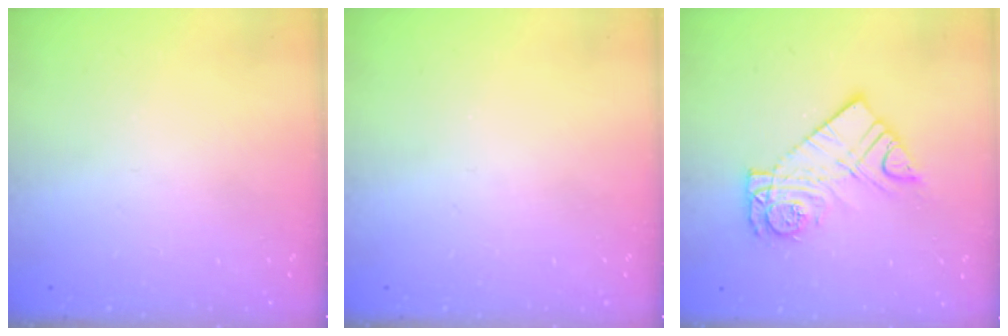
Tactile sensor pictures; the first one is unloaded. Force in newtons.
{"total": 0.0}
{"total": 11.7, "press": 11.7, "slide": 1.0}